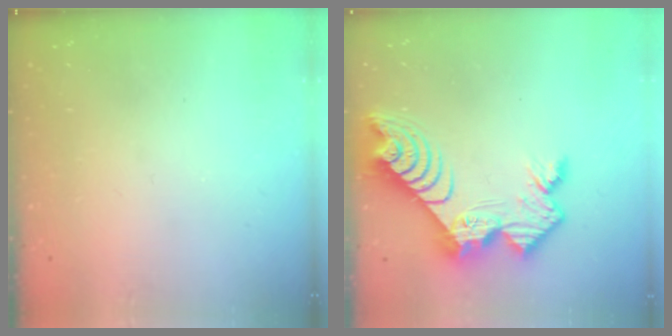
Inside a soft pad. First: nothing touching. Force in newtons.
{"total": 13.4, "press": 13.4, "slide": 1.2}